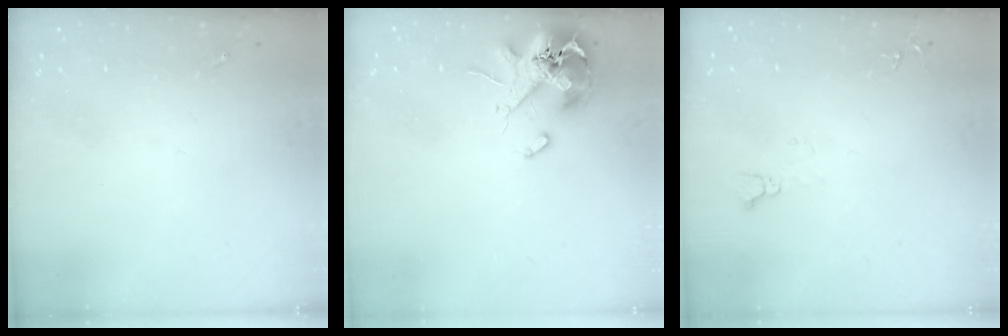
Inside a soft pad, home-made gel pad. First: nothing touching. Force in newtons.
{"total": 13.9, "press": 13.8, "slide": 2.0}
{"total": 4.1, "press": 4.1, "slide": 0.4}